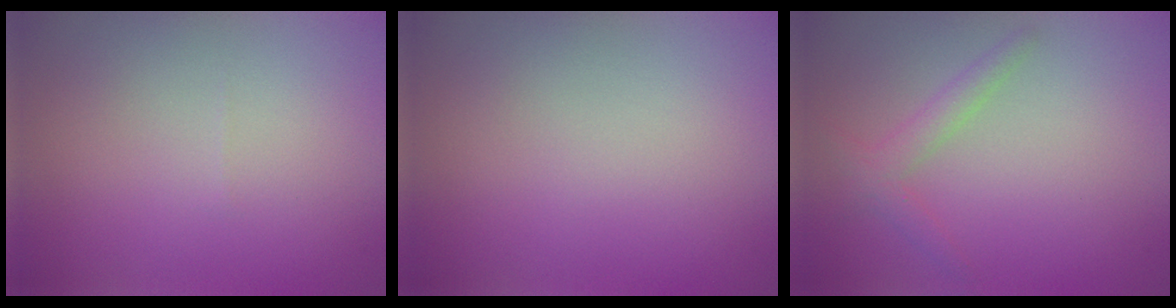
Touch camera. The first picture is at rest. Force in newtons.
{"total": 0.0}
{"total": 1.9, "press": 1.9, "slide": 0.0}